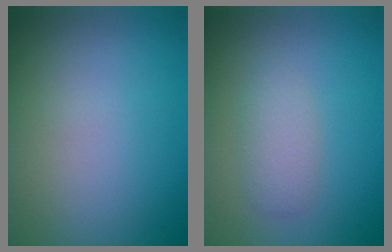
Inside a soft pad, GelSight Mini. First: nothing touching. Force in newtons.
{"total": 2.0, "press": 2.0, "slide": 0.2}